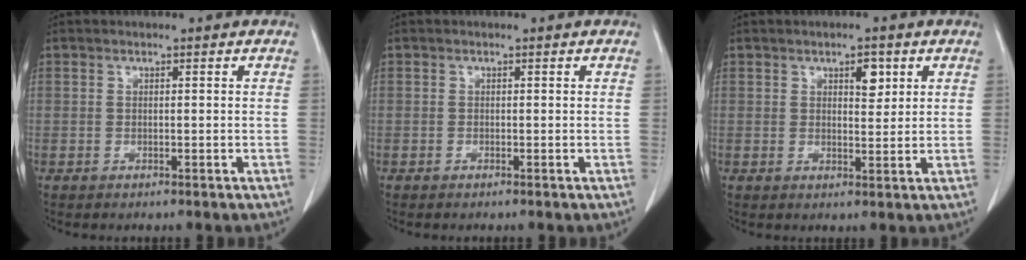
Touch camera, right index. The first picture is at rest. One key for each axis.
{"total": 0.0}
{"total": 3.2, "fx": 1.5, "fy": 1.3, "fz": 2.4, "tx": -0.035, "ty": -0.003, "tz": 0.025}